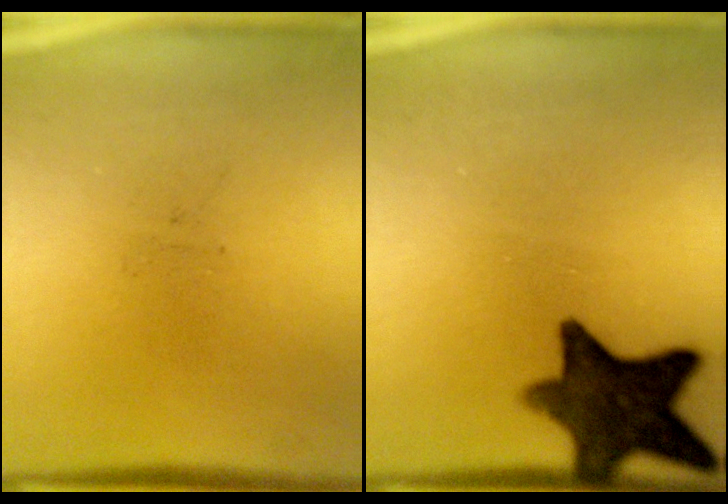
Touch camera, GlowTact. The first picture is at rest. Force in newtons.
{"total": 12.1}